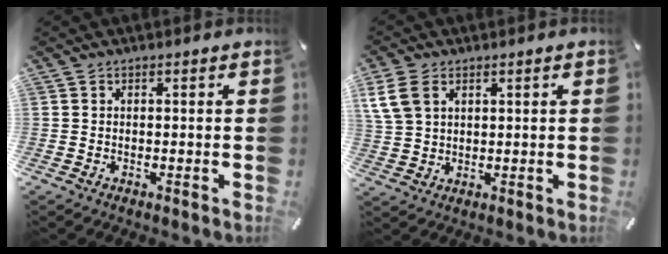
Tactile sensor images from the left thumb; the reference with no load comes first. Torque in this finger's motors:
{"motor_torque": [1.43, 1.19, 0.62, -0.45, 0.29]}